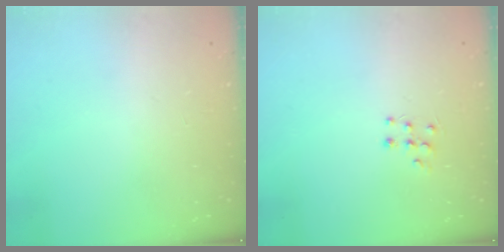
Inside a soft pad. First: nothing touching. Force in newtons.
{"total": 6.4, "press": 6.3, "slide": 0.8}